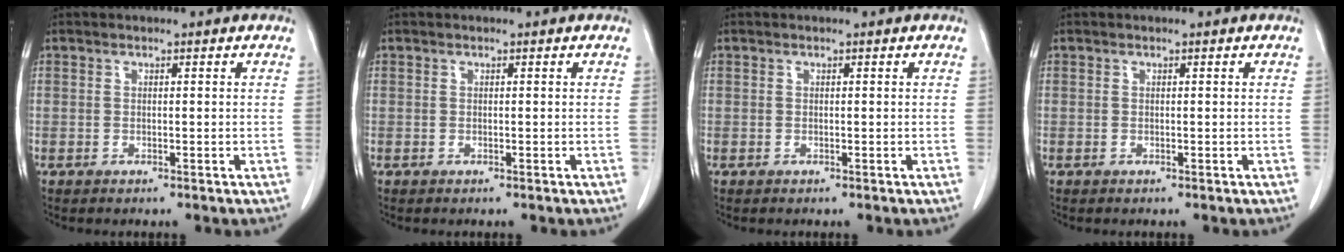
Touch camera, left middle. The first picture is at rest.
{"total": 0.0}
{"total": 0.0}
{"total": 0.0}